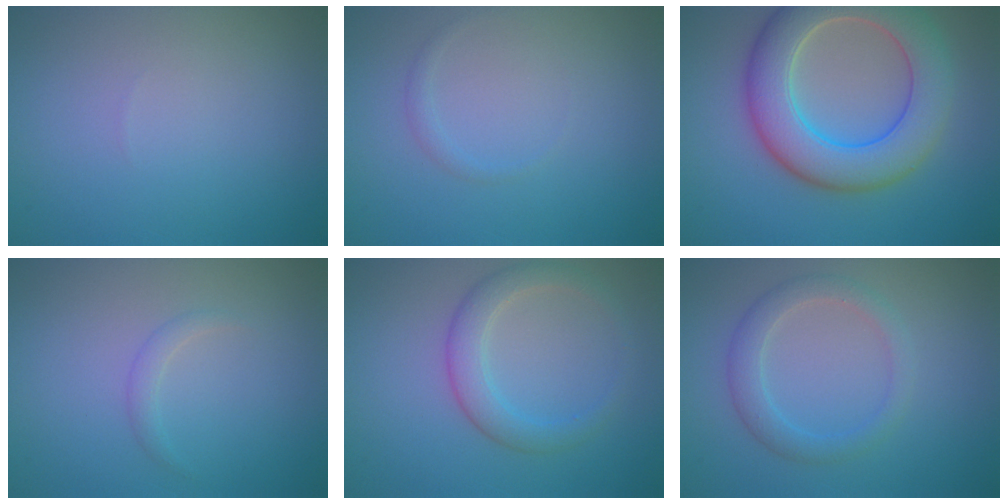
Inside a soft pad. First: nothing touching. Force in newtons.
{"total": 0.7, "press": 0.7, "slide": 0.0}
{"total": 8.4, "press": 8.4, "slide": 0.4}
{"total": 0.9, "press": 0.9, "slide": 0.1}
{"total": 3.0, "press": 3.0, "slide": 0.1}
{"total": 2.6, "press": 2.6, "slide": 0.1}